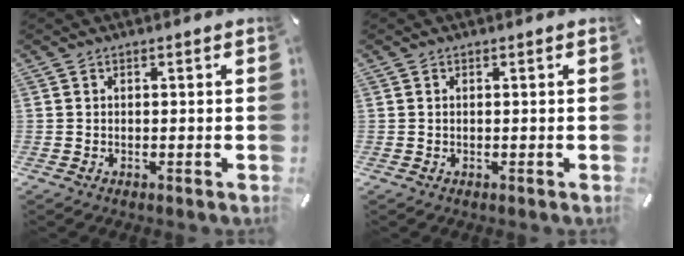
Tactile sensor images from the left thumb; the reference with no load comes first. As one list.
[{"total": 0.0}]